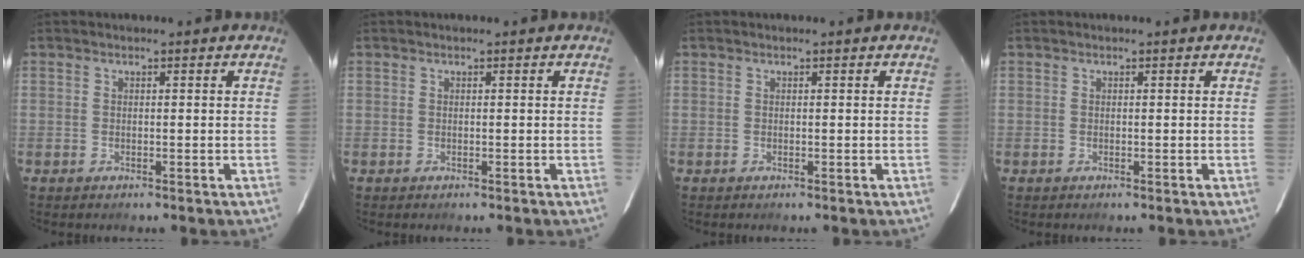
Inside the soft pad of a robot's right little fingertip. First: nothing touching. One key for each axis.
{"total": 0.0}
{"total": 0.0}
{"total": 0.0}